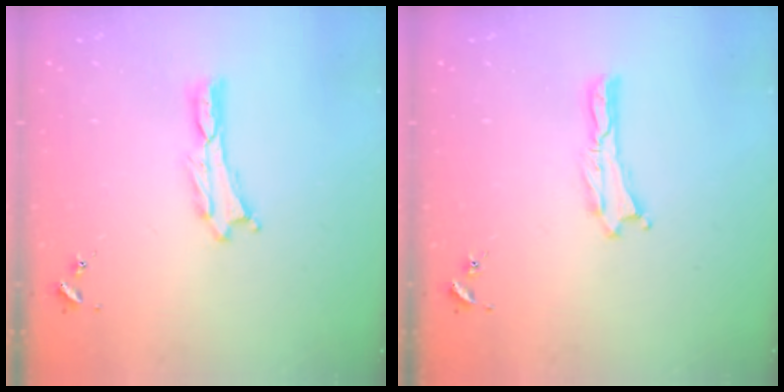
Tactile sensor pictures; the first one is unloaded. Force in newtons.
{"total": 0.0}